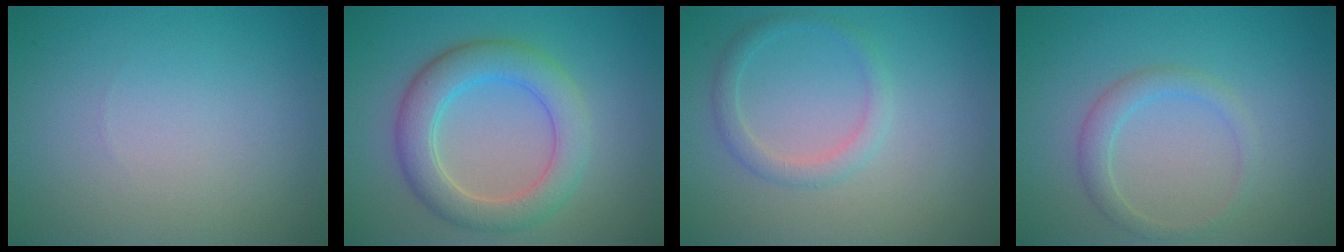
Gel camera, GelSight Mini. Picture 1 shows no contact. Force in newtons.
{"total": 5.3, "press": 5.3, "slide": 0.3}
{"total": 1.9, "press": 1.9, "slide": 0.2}
{"total": 2.0, "press": 2.0, "slide": 0.1}